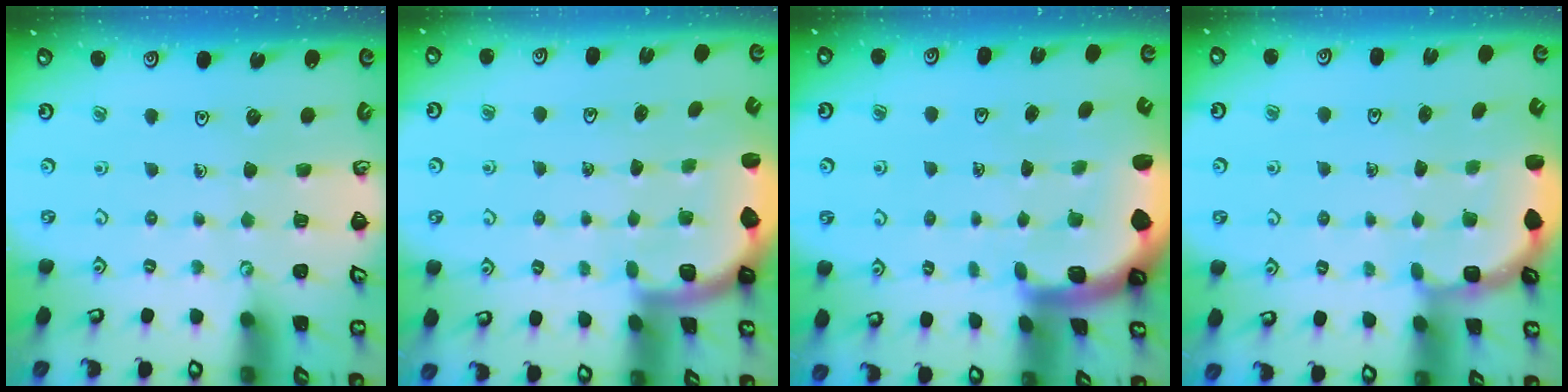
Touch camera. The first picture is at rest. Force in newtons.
{"total": 2.0, "press": 1.9, "slide": 0.5}
{"total": 2.6, "press": 2.6, "slide": 0.6}
{"total": 2.9, "press": 2.5, "slide": 1.4}